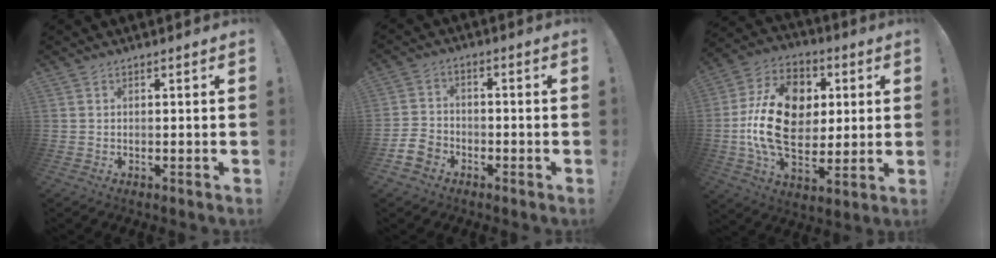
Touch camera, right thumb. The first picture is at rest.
{"total": 7.2, "force": [-4.3, 5.1, 2.8], "torque": [-0.057, 0.024, -0.081]}
{"total": 22.4, "force": [1.3, 15.8, 15.8], "torque": [-0.270, 0.004, 0.029]}